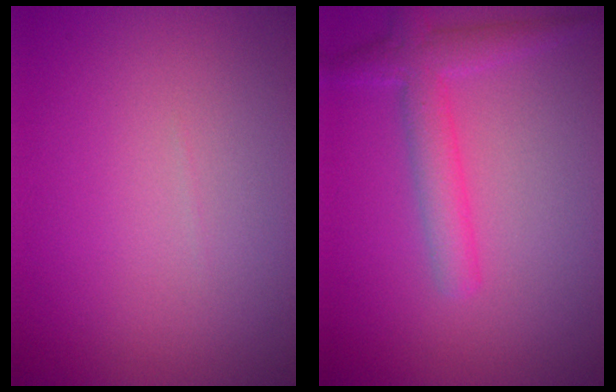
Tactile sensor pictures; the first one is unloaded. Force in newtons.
{"total": 3.4, "press": 3.4, "slide": 0.2}